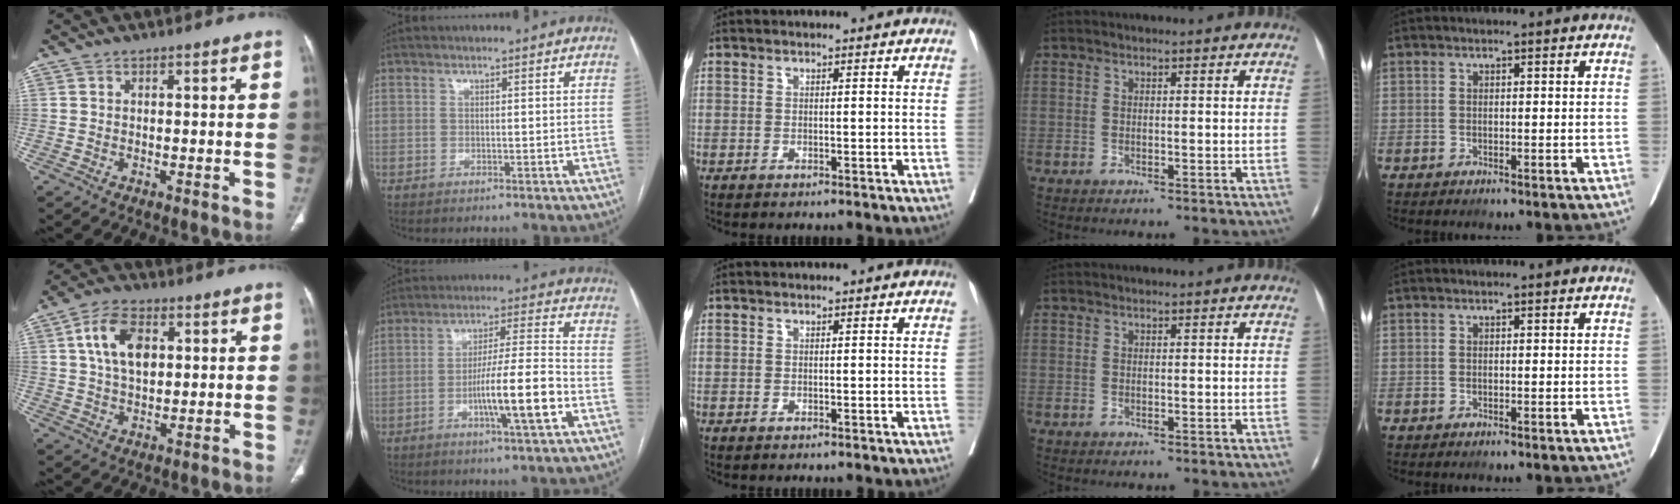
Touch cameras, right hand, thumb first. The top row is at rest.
{"thumb": {"total": 9.8, "force": [2.6, 6.0, 7.3], "torque": [-0.121, 0.001, 0.045]}, "index": {"total": 10.3, "force": [-3.7, -0.2, 9.6], "torque": [-0.164, 0.000, -0.063]}}